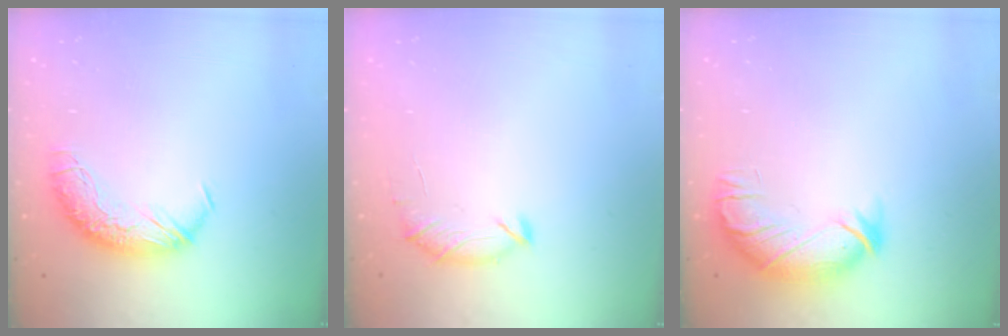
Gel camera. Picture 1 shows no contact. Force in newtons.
{"total": 6.0, "press": 6.0, "slide": 0.8}
{"total": 3.7, "press": 2.5, "slide": 2.8}